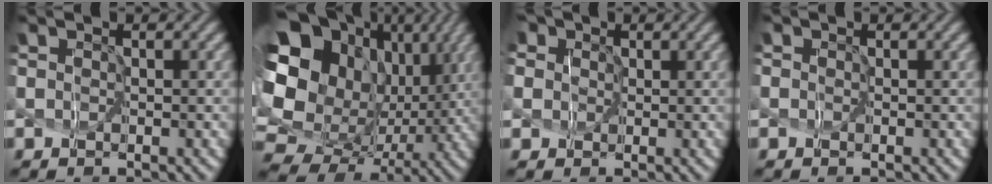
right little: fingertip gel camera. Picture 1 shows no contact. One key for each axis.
{"total": 19.5, "fx": 3.4, "fy": 16.3, "fz": 10.2, "tx": -0.236, "ty": 0.019, "tz": 0.068}
{"total": 9.4, "fx": 3.5, "fy": 7.7, "fz": 4.3, "tx": -0.113, "ty": 0.039, "tz": 0.032}
{"total": 1.1, "fx": 0.3, "fy": 0.9, "fz": 0.5, "tx": 0.000, "ty": 0.011, "tz": -0.011}